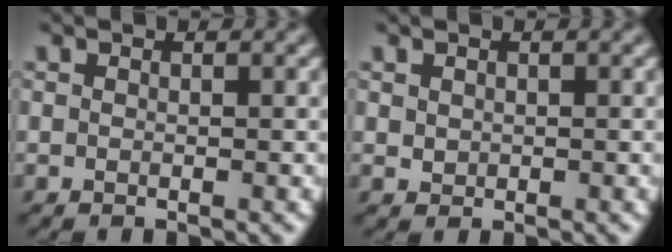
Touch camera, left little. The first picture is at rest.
{"total": 0.6, "force": [0.2, 0.6, 0.2], "torque": [-0.005, -0.002, 0.008]}